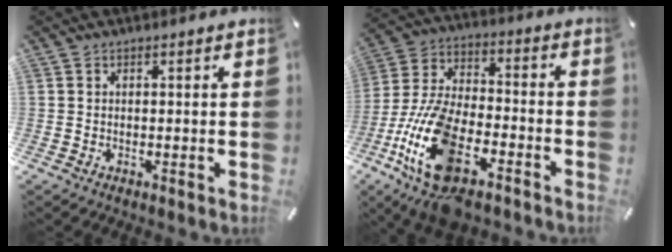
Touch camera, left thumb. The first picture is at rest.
{"total": 19.5, "force": [-9.8, 9.4, 14.0], "torque": [-0.302, 0.039, -0.172]}